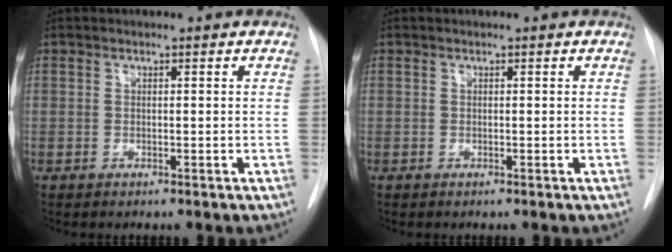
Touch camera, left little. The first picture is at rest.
{"total": 0.0}